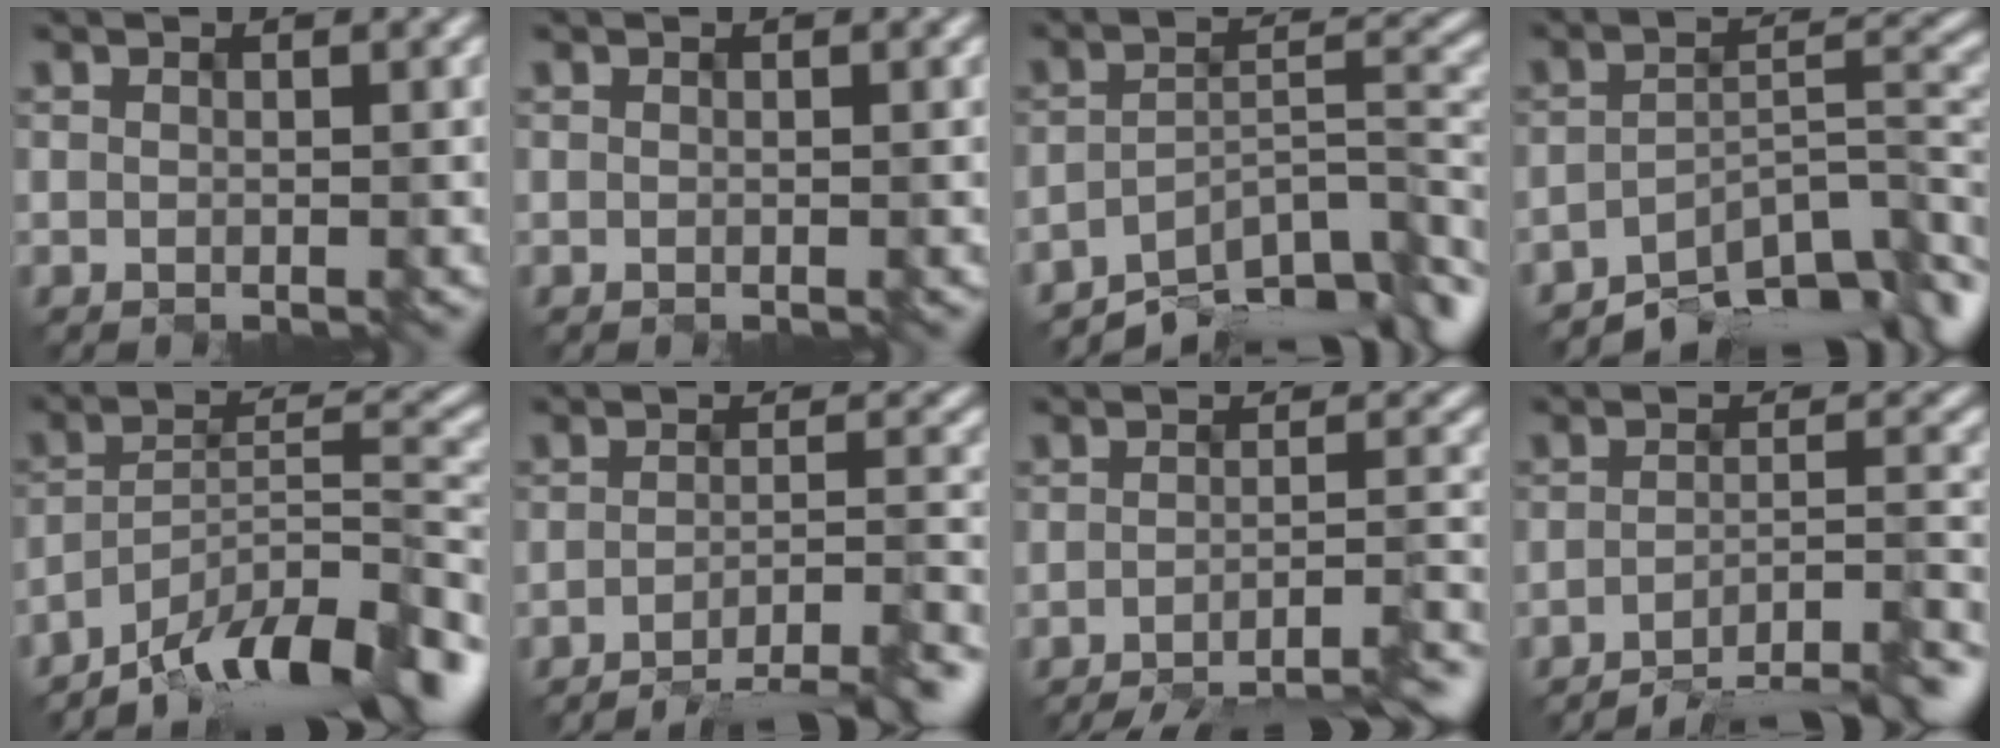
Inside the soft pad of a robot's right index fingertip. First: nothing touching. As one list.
[{"total": 0.0}, {"total": 9.6, "force": [-7.5, 3.1, 5.2], "torque": [-0.068, -0.005, -0.120]}, {"total": 9.2, "force": [-7.0, 3.1, 5.1], "torque": [-0.061, -0.004, -0.110]}, {"total": 11.9, "force": [-9.4, 2.4, 6.9], "torque": [-0.107, 0.015, -0.161]}, {"total": 7.2, "force": [-5.7, 1.1, 4.4], "torque": [-0.054, 0.007, -0.077]}, {"total": 9.4, "force": [-7.7, 1.5, 5.2], "torque": [-0.064, 0.006, -0.089]}, {"total": 8.0, "force": [-6.6, 1.4, 4.3], "torque": [-0.050, 0.007, -0.091]}]